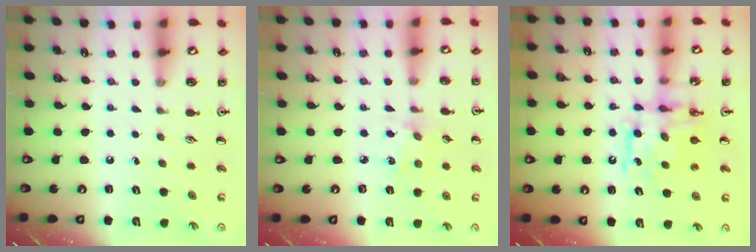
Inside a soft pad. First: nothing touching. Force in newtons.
{"total": 2.3, "press": 2.3, "slide": 0.4}
{"total": 9.8, "press": 9.8, "slide": 0.4}